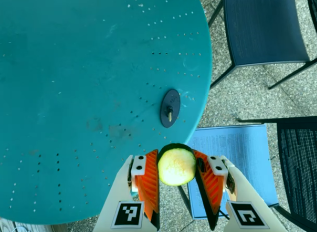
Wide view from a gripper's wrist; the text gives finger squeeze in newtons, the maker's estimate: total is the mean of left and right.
{"total": 13.6, "left": 13.9, "right": 13.4}